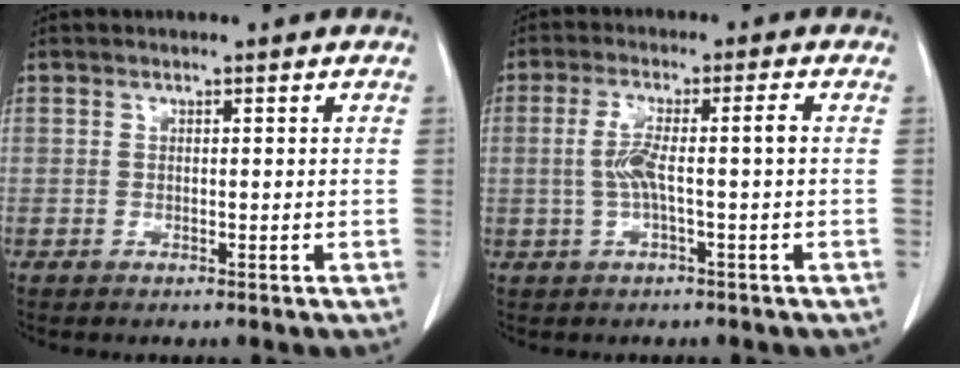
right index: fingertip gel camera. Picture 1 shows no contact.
{"total": 5.3, "force": [-0.4, 0.1, 5.3], "torque": [-0.111, 0.019, -0.005]}